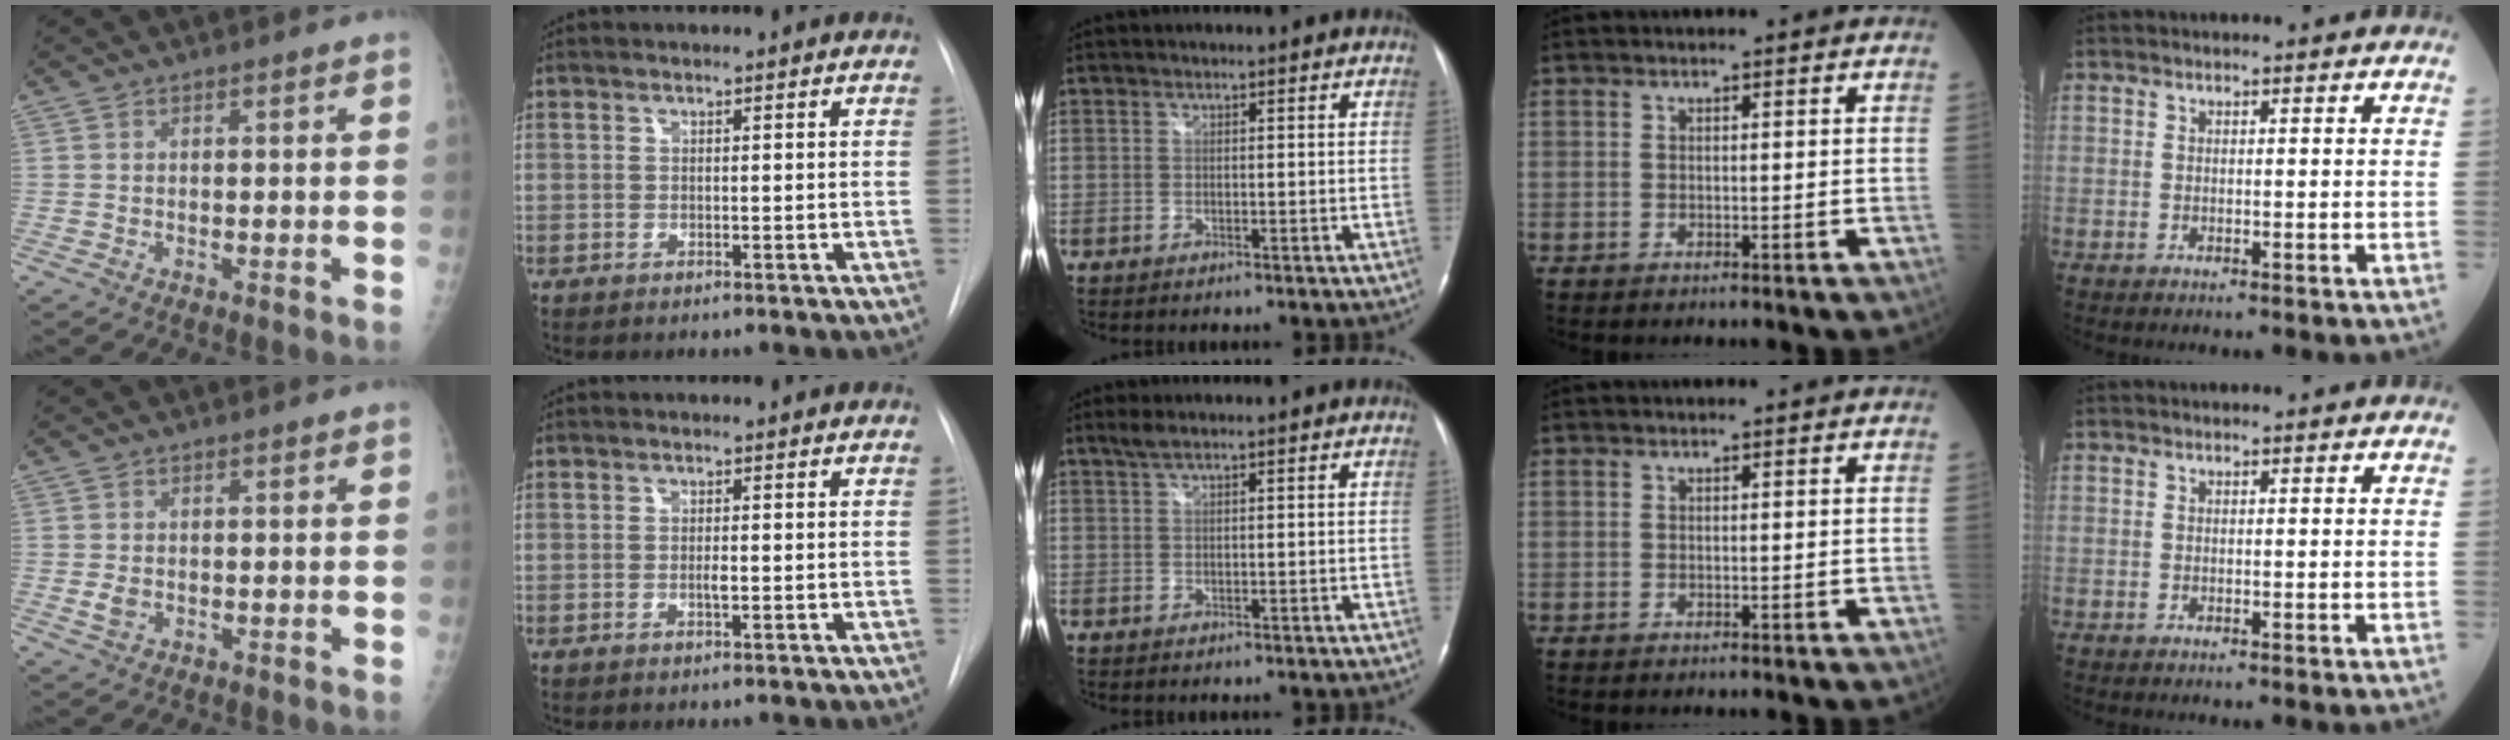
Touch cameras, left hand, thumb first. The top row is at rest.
{"thumb": {"total": 1.9, "force": [-0.1, 1.5, 1.2], "torque": [-0.022, -0.003, -0.001]}, "index": {"total": 0.9, "force": [-0.3, 0.1, 0.9], "torque": [-0.016, -0.004, -0.005]}, "middle": {"total": 1.6, "force": [1.2, 0.1, 1.1], "torque": [-0.029, 0.012, 0.027]}}